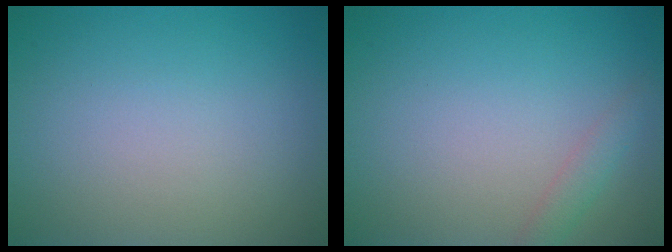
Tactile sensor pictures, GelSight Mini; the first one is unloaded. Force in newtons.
{"total": 1.4, "press": 1.4, "slide": 0.0}